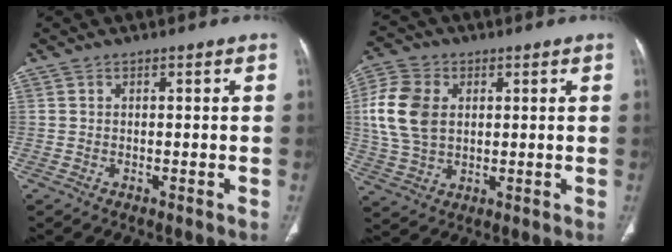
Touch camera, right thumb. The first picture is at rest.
{"total": 11.9, "force": [2.0, 8.4, 8.1], "torque": [-0.159, 0.003, 0.039]}